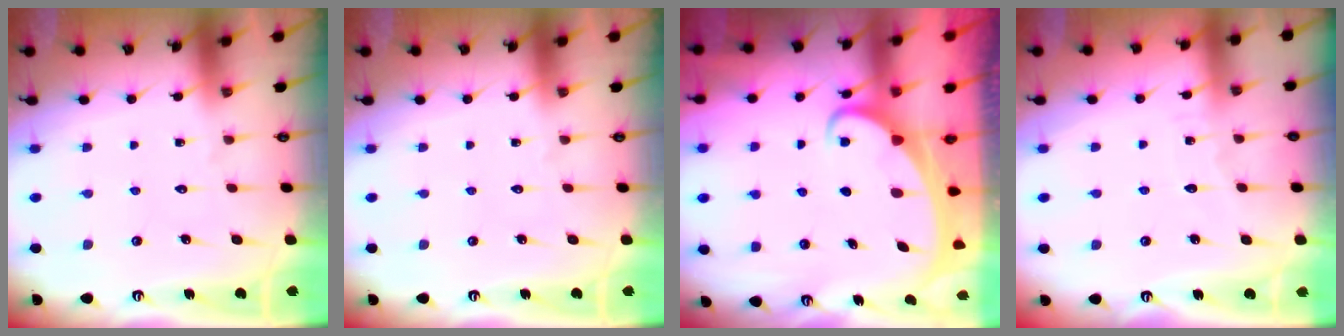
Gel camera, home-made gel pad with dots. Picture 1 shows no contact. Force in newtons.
{"total": 0.0}
{"total": 2.2, "press": 2.2, "slide": 0.2}
{"total": 3.3, "press": 3.3, "slide": 0.4}